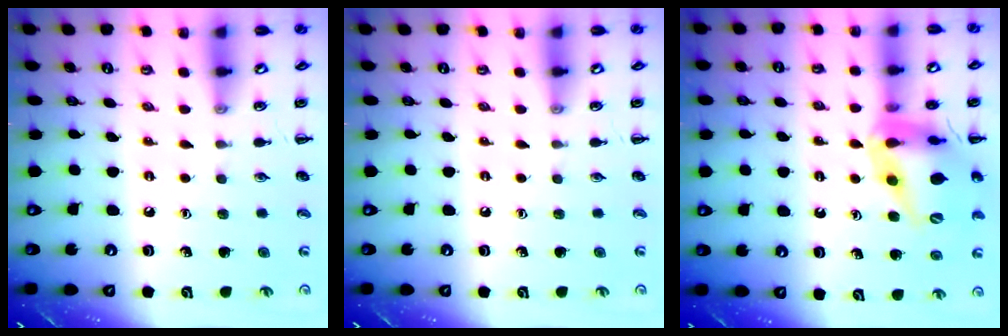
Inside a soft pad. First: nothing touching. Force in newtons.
{"total": 0.0}
{"total": 20.0, "press": 19.8, "slide": 2.7}